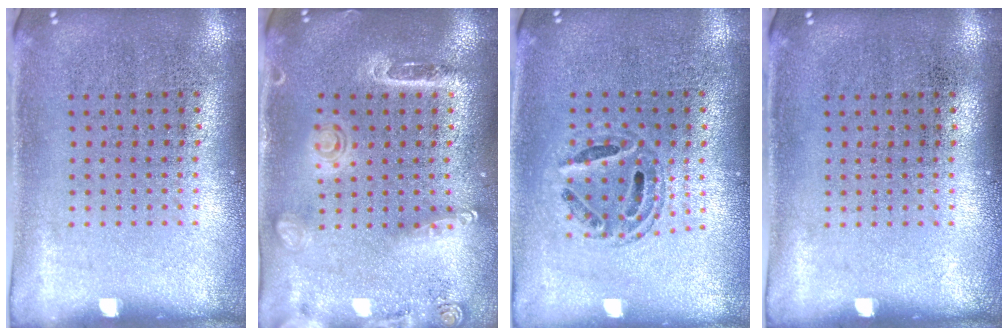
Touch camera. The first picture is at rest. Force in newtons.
{"total": 1.6, "press": 1.5, "slide": 0.6}
{"total": 0.8, "press": 0.8, "slide": 0.1}
{"total": 0.0}